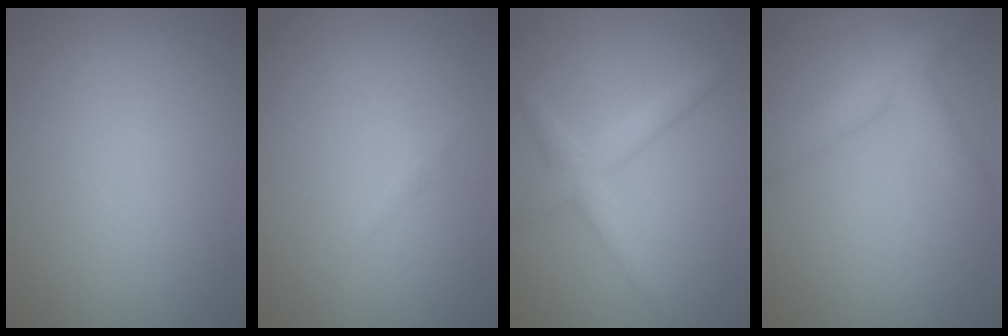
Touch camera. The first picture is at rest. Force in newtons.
{"total": 0.5, "press": 0.5, "slide": 0.0}
{"total": 3.0, "press": 3.0, "slide": 0.1}
{"total": 4.5, "press": 4.4, "slide": 0.2}